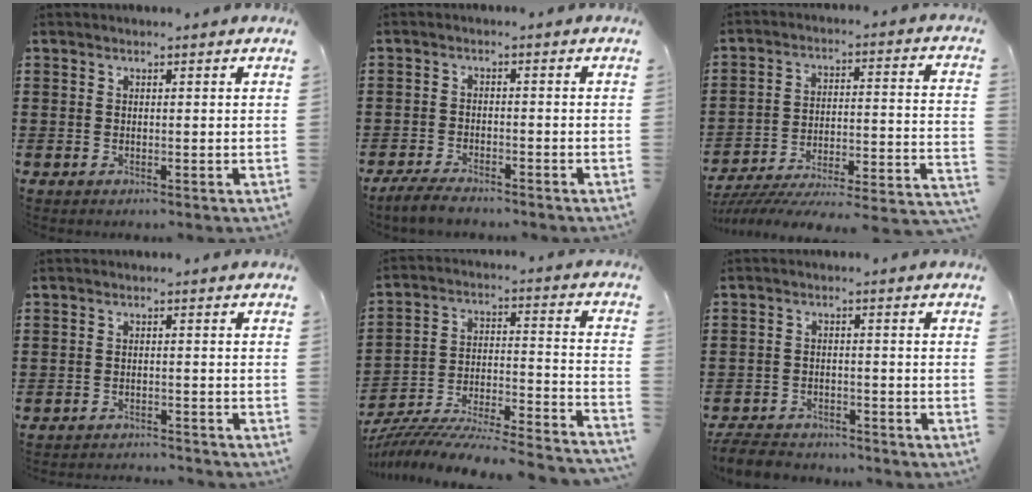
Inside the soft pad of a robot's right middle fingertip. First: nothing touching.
{"total": 3.4, "force": [-3.0, 0.8, 1.2], "torque": [-0.036, 0.002, -0.065]}
{"total": 3.5, "force": [-3.0, 0.3, 1.8], "torque": [-0.034, -0.031, -0.067]}
{"total": 2.1, "force": [-2.1, 0.1, -0.1], "torque": [-0.006, 0.002, -0.045]}
{"total": 7.2, "force": [-7.0, 0.1, 1.7], "torque": [-0.026, -0.007, -0.144]}
{"total": 4.4, "force": [-4.2, 1.1, 0.3], "torque": [-0.017, 0.006, -0.092]}